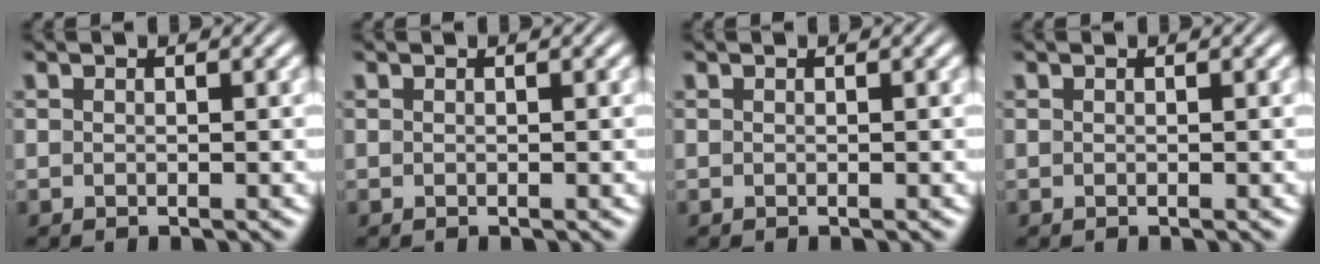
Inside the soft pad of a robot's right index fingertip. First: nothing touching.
{"total": 0.0}
{"total": 0.0}
{"total": 0.0}